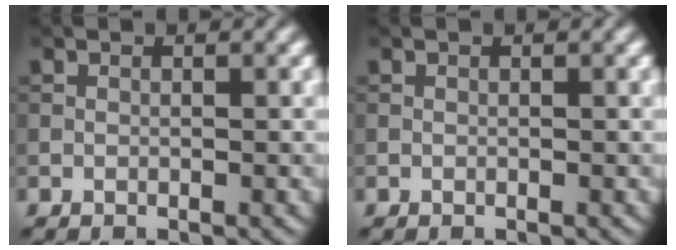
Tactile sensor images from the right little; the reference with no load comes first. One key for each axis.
{"total": 0.0}